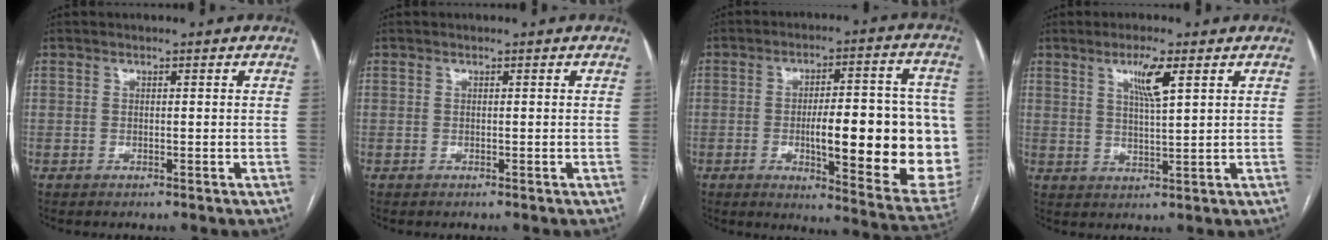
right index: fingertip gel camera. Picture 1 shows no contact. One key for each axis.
{"total": 0.0}
{"total": 22.2, "fx": -2.6, "fy": 4.7, "fz": 21.5, "tx": -0.224, "ty": 0.016, "tz": -0.015}
{"total": 5.3, "fx": 2.6, "fy": 0.2, "fz": 4.6, "tx": -0.083, "ty": -0.002, "tz": 0.046}